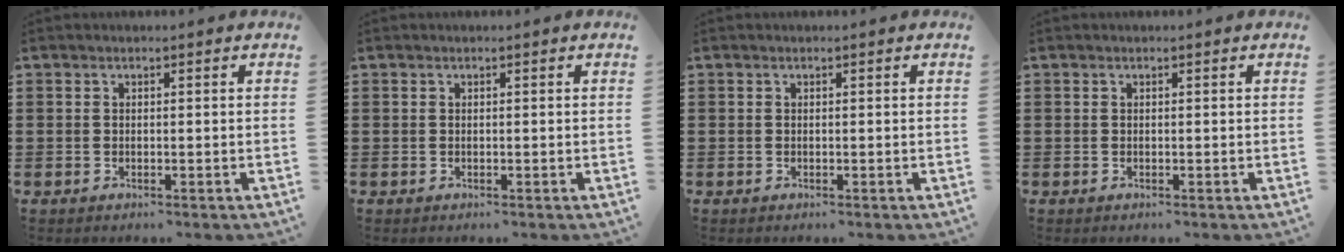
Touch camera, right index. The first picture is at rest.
{"total": 0.0}
{"total": 0.0}
{"total": 0.0}